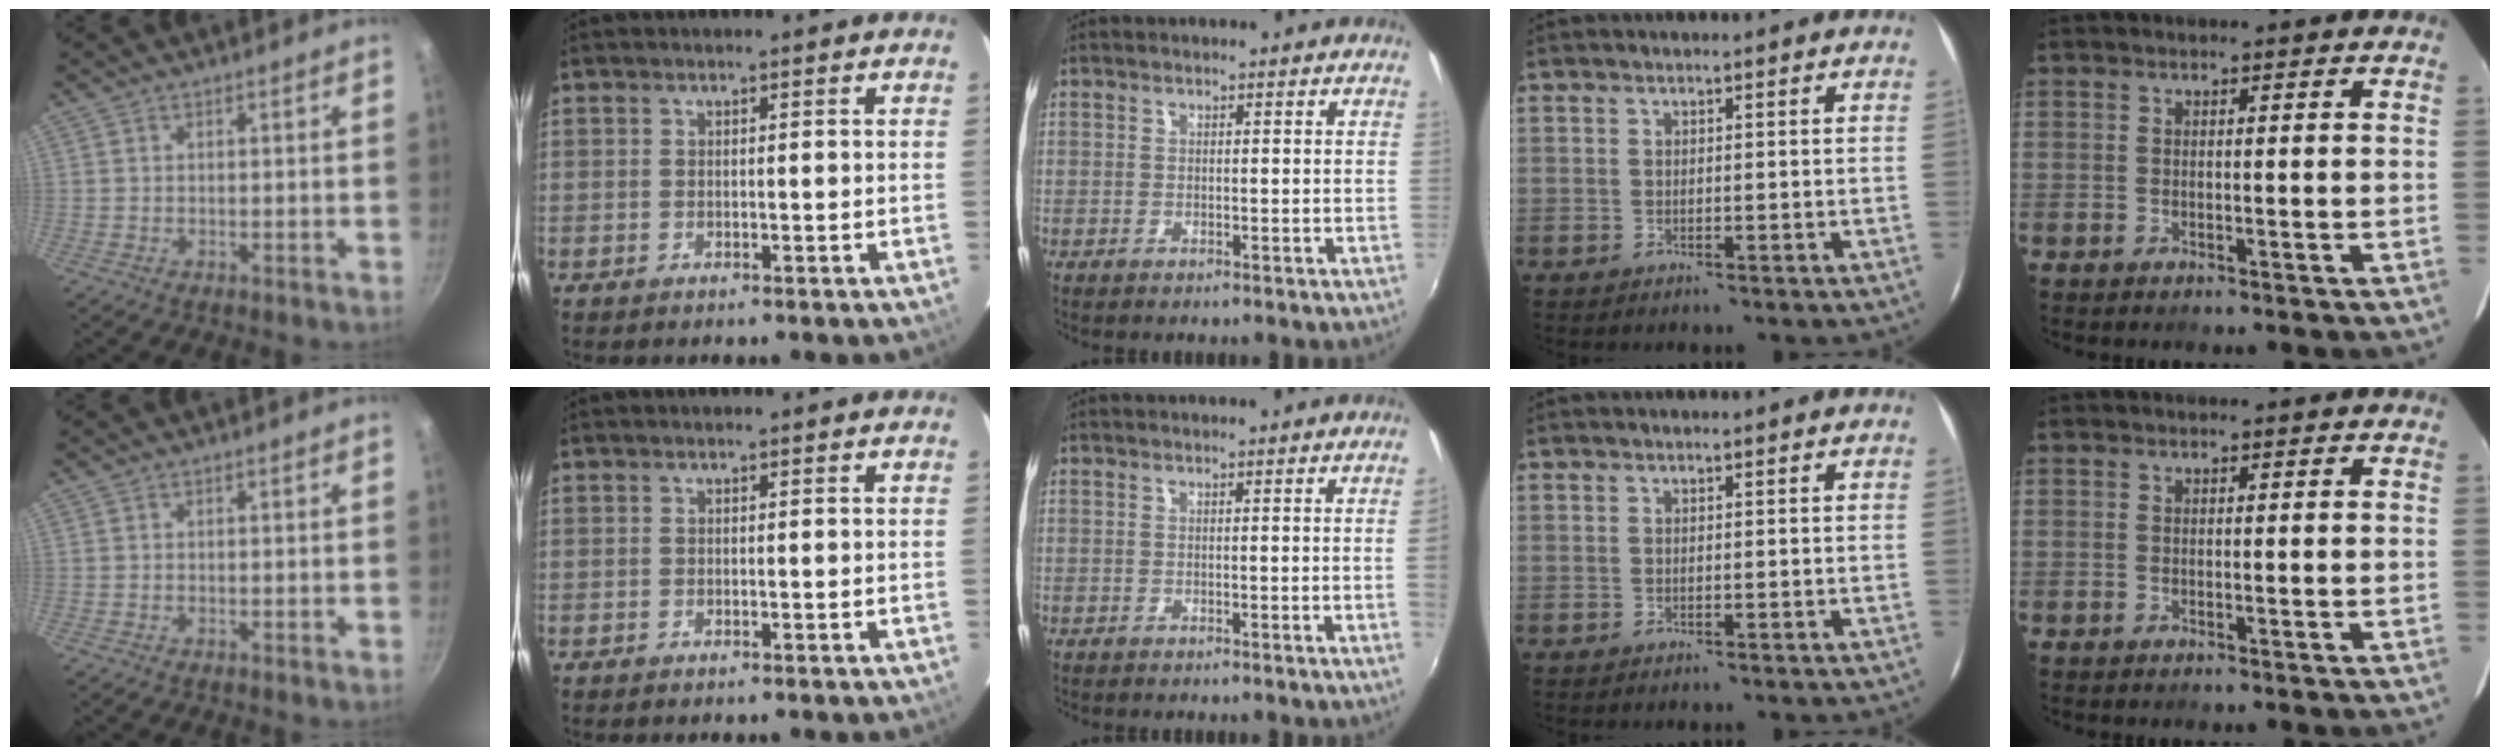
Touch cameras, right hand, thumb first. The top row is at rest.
{"middle": {"total": 1.2, "force": [-0.2, -0.7, 0.9], "torque": [-0.012, -0.006, -0.003]}}